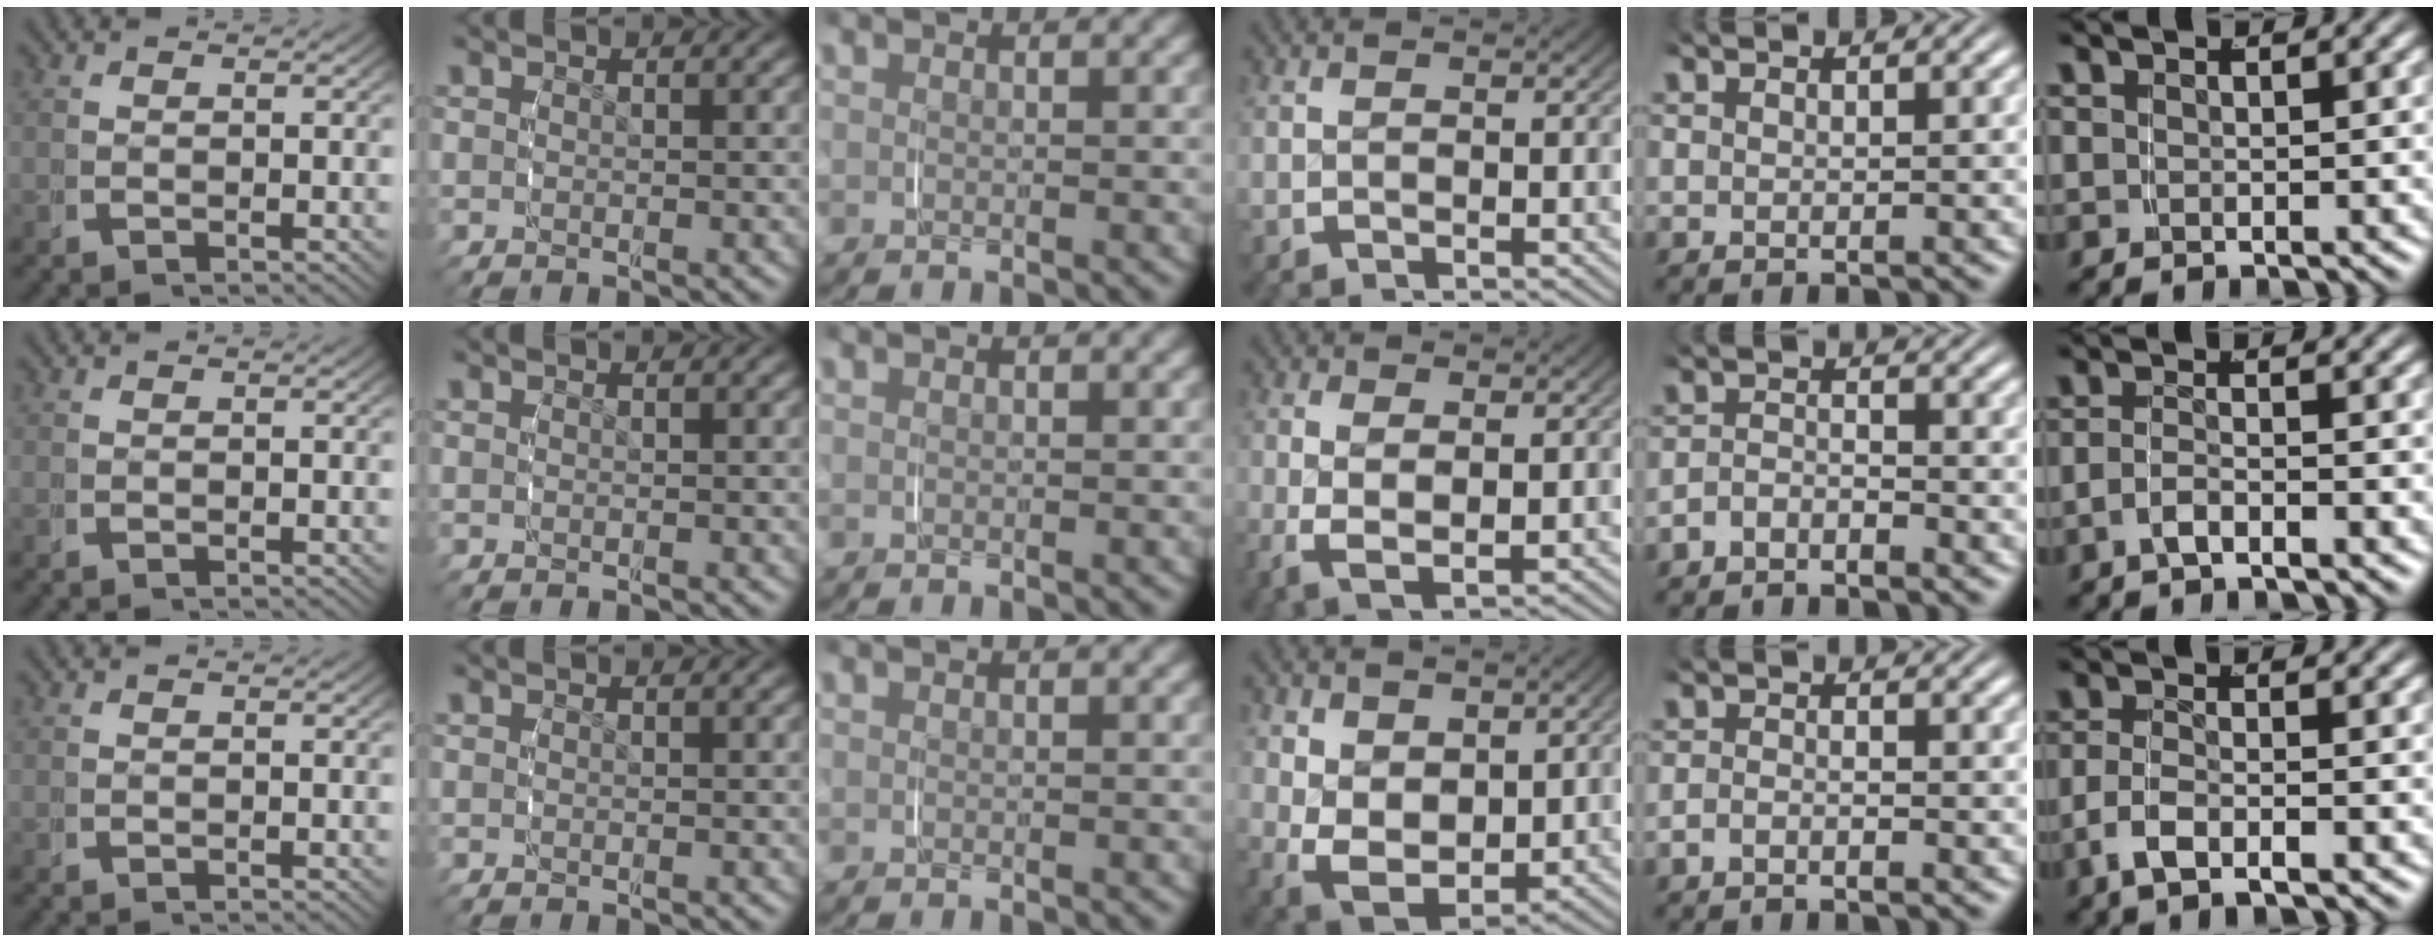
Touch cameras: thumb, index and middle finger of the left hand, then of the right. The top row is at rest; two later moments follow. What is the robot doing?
{"motion": "grasp_and_lifting", "object": "napkin"}